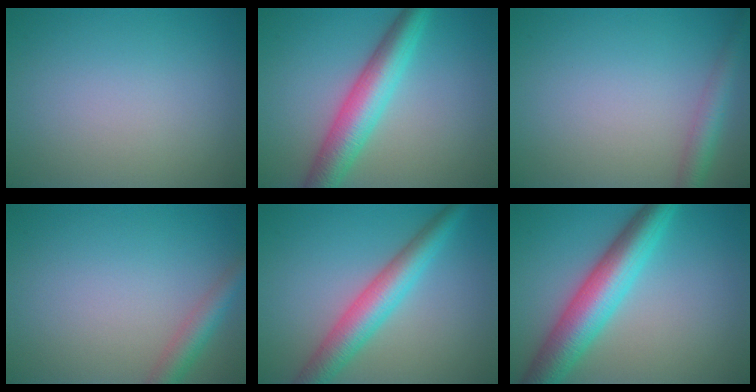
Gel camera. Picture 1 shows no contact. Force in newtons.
{"total": 6.0, "press": 6.0, "slide": 0.0}
{"total": 2.7, "press": 2.7, "slide": 0.1}
{"total": 2.8, "press": 2.8, "slide": 0.1}
{"total": 5.3, "press": 5.3, "slide": 0.1}
{"total": 7.5, "press": 7.5, "slide": 0.2}